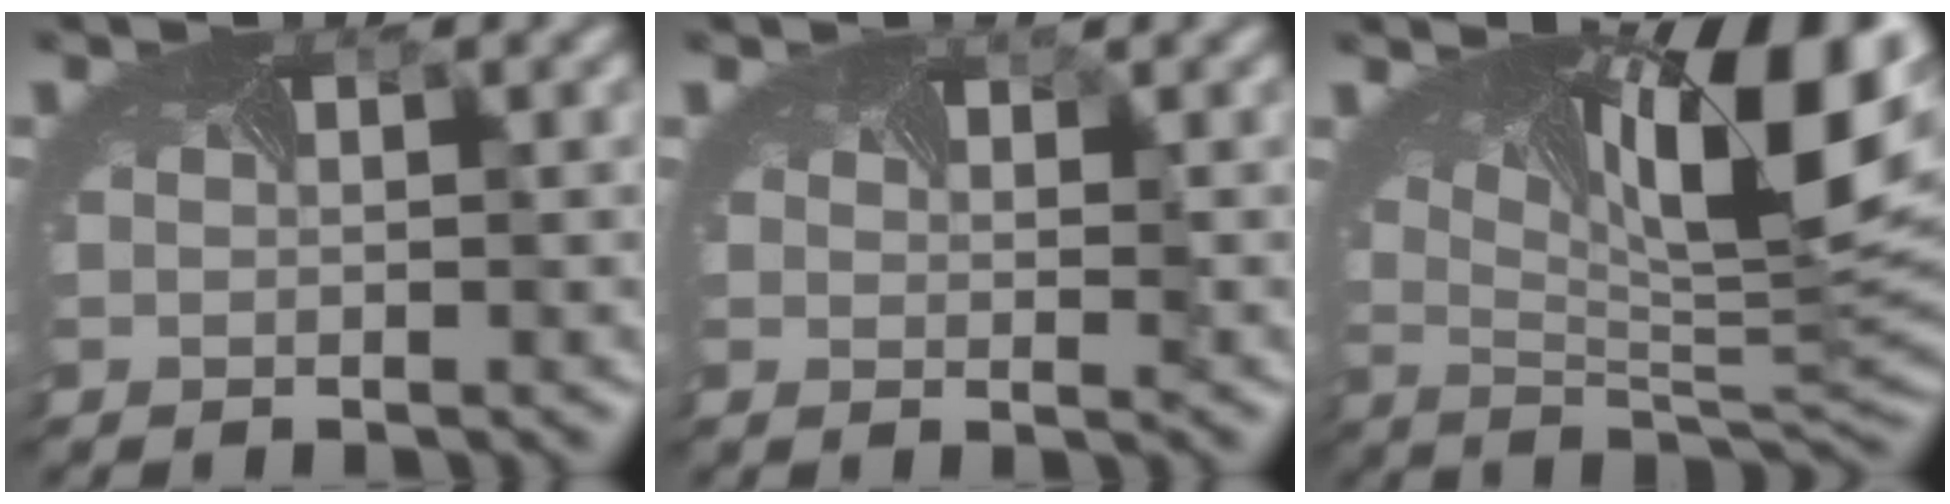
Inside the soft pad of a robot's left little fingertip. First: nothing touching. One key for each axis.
{"total": 1.2, "fx": 0.8, "fy": 0.4, "fz": 0.8, "tx": -0.010, "ty": 0.002, "tz": 0.008}
{"total": 15.8, "fx": 4.8, "fy": 5.6, "fz": 14.0, "tx": -0.238, "ty": 0.013, "tz": 0.101}